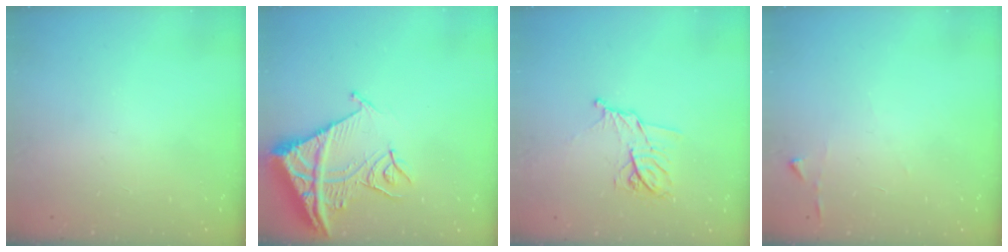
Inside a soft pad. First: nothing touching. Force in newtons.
{"total": 14.1, "press": 14.0, "slide": 1.6}
{"total": 10.3, "press": 10.3, "slide": 0.3}
{"total": 2.9, "press": 2.9, "slide": 0.3}